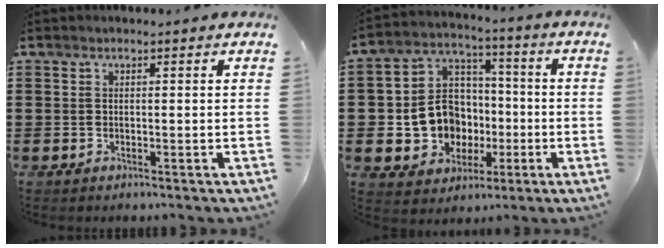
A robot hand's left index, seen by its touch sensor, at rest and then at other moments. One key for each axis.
{"total": 10.1, "fx": -1.9, "fy": 9.1, "fz": 3.9, "tx": -0.114, "ty": 0.013, "tz": -0.031}